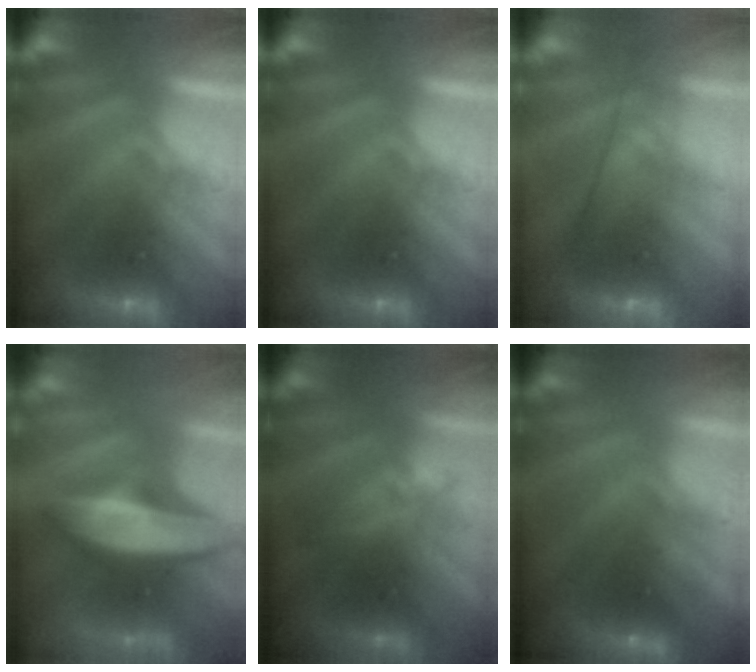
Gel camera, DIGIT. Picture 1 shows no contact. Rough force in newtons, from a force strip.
{"total": 0.0}
{"total": 7.7}
{"total": 9.8}
{"total": 1.6}
{"total": 2.2}